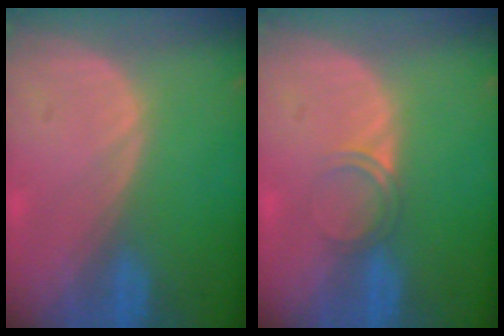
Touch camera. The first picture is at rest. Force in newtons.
{"total": 2.1, "press": 1.8, "slide": 1.1}